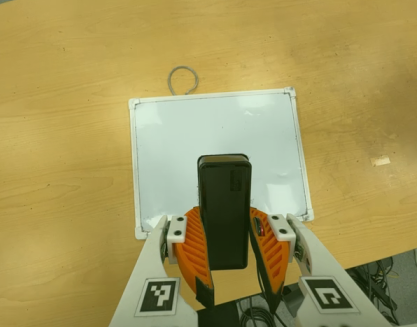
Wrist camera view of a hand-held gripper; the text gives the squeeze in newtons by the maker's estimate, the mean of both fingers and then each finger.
{"total": 7.9, "left": 6.7, "right": 9.0}